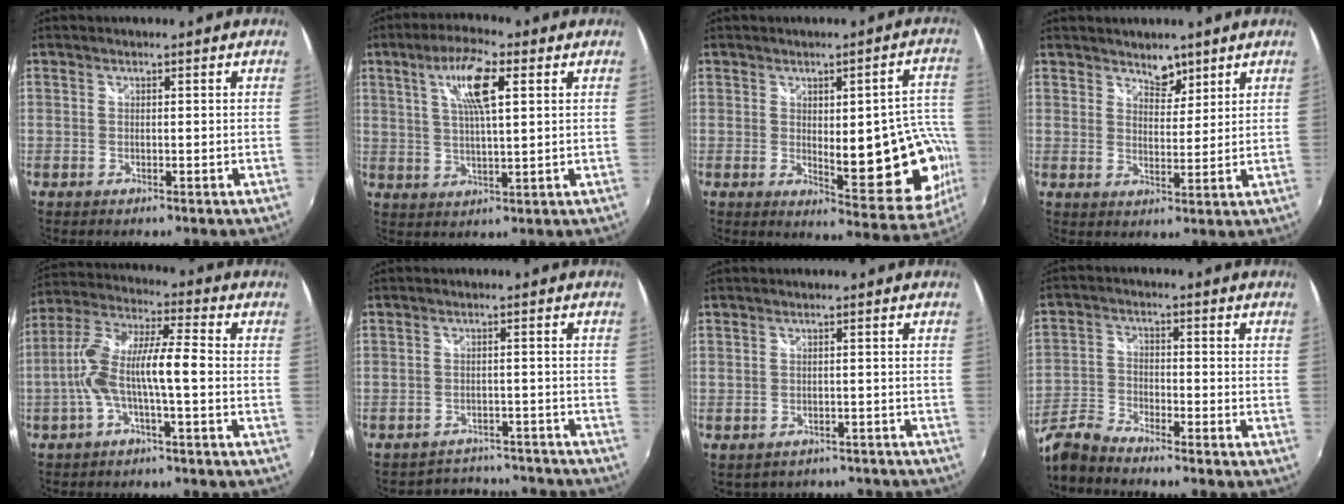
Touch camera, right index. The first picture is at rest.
{"total": 9.1, "force": [3.5, 2.2, 8.1], "torque": [-0.147, 0.011, 0.063]}
{"total": 15.2, "force": [-2.5, 5.3, 14.0], "torque": [-0.156, 0.005, -0.013]}
{"total": 4.2, "force": [3.3, 2.1, 1.5], "torque": [-0.014, -0.003, 0.053]}
{"total": 10.3, "force": [-2.7, 1.7, 9.8], "torque": [-0.202, 0.014, -0.042]}
{"total": 11.4, "force": [-10.7, 3.7, 2.0], "torque": [-0.043, 0.018, -0.130]}
{"total": 6.0, "force": [-4.7, 3.3, 1.6], "torque": [-0.027, -0.005, -0.051]}
{"total": 7.0, "force": [-6.5, 1.4, 2.2], "torque": [-0.059, 0.003, -0.143]}